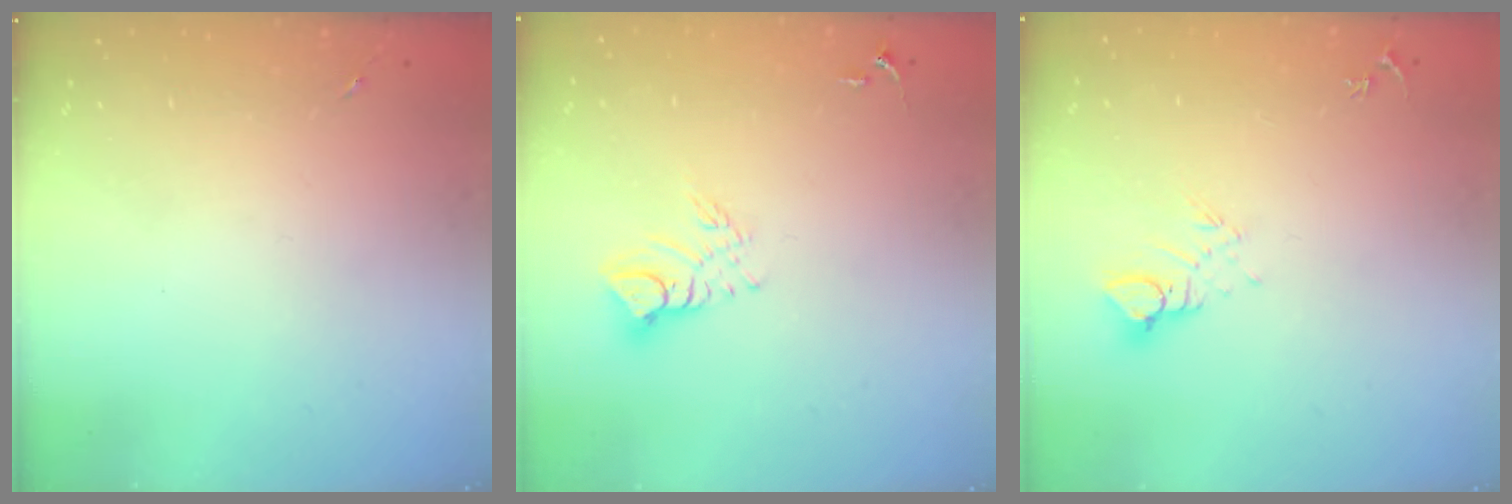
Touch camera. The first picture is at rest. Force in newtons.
{"total": 8.6, "press": 8.6, "slide": 0.8}
{"total": 6.7, "press": 6.7, "slide": 0.4}